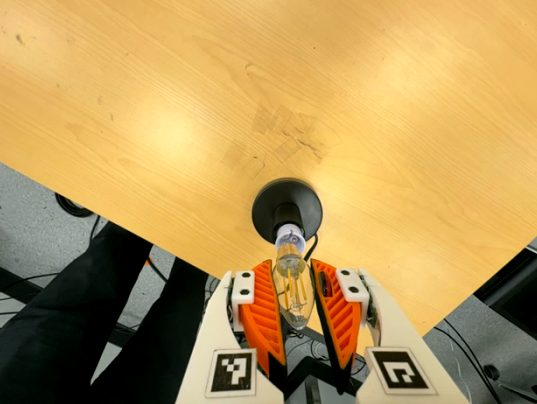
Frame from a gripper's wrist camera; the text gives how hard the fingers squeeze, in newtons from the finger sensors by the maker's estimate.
{"total": 12.2, "left": 13.7, "right": 10.8}